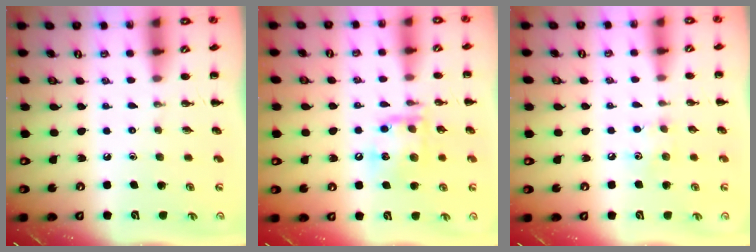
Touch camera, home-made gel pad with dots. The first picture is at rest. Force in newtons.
{"total": 13.9, "press": 13.8, "slide": 1.8}
{"total": 5.5, "press": 5.4, "slide": 1.3}